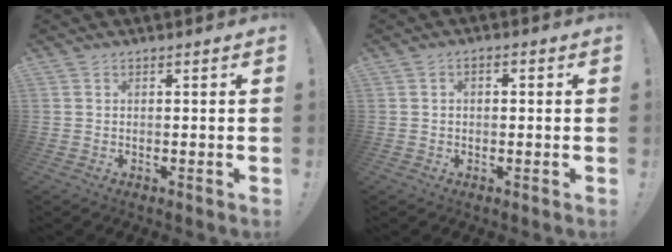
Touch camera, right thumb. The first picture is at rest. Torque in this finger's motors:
{"motor_torque": [0.06, -0.50, -0.02, 0.10, 0.03]}